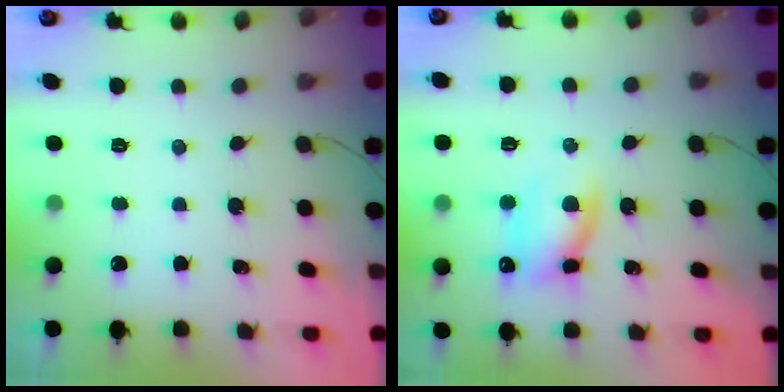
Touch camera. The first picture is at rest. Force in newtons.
{"total": 9.5, "press": 9.3, "slide": 1.9}